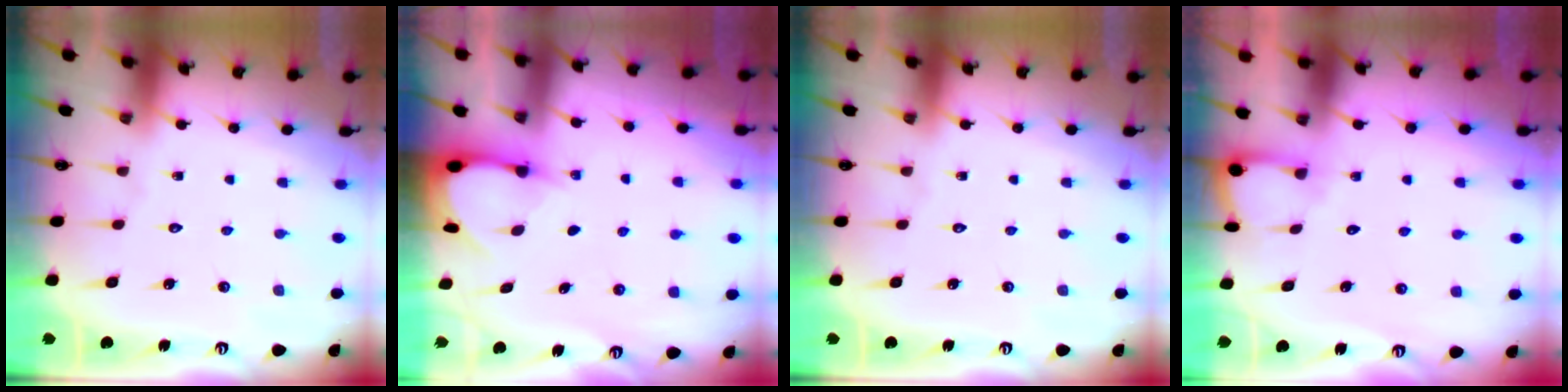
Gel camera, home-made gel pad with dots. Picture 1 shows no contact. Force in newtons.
{"total": 3.1, "press": 3.1, "slide": 0.4}
{"total": 0.0}
{"total": 3.6, "press": 3.6, "slide": 0.2}